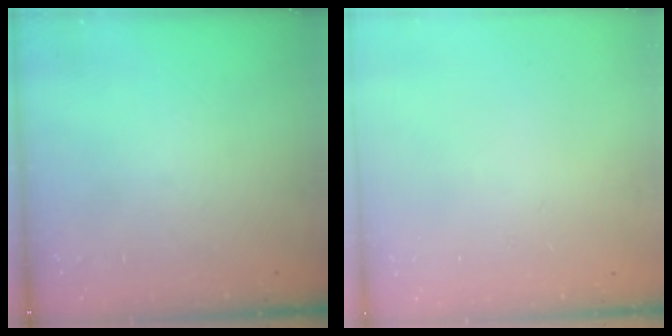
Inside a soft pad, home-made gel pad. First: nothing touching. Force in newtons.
{"total": 1.8, "press": 1.8, "slide": 0.2}